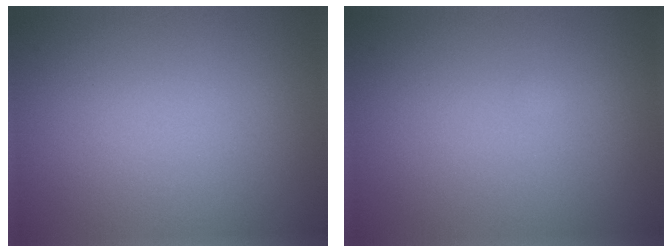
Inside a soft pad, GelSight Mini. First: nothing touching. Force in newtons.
{"total": 0.0}